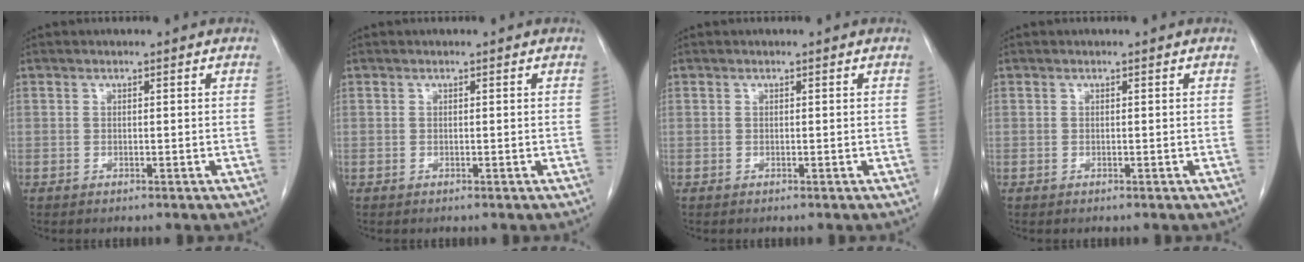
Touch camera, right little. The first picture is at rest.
{"total": 0.0}
{"total": 0.0}
{"total": 0.0}